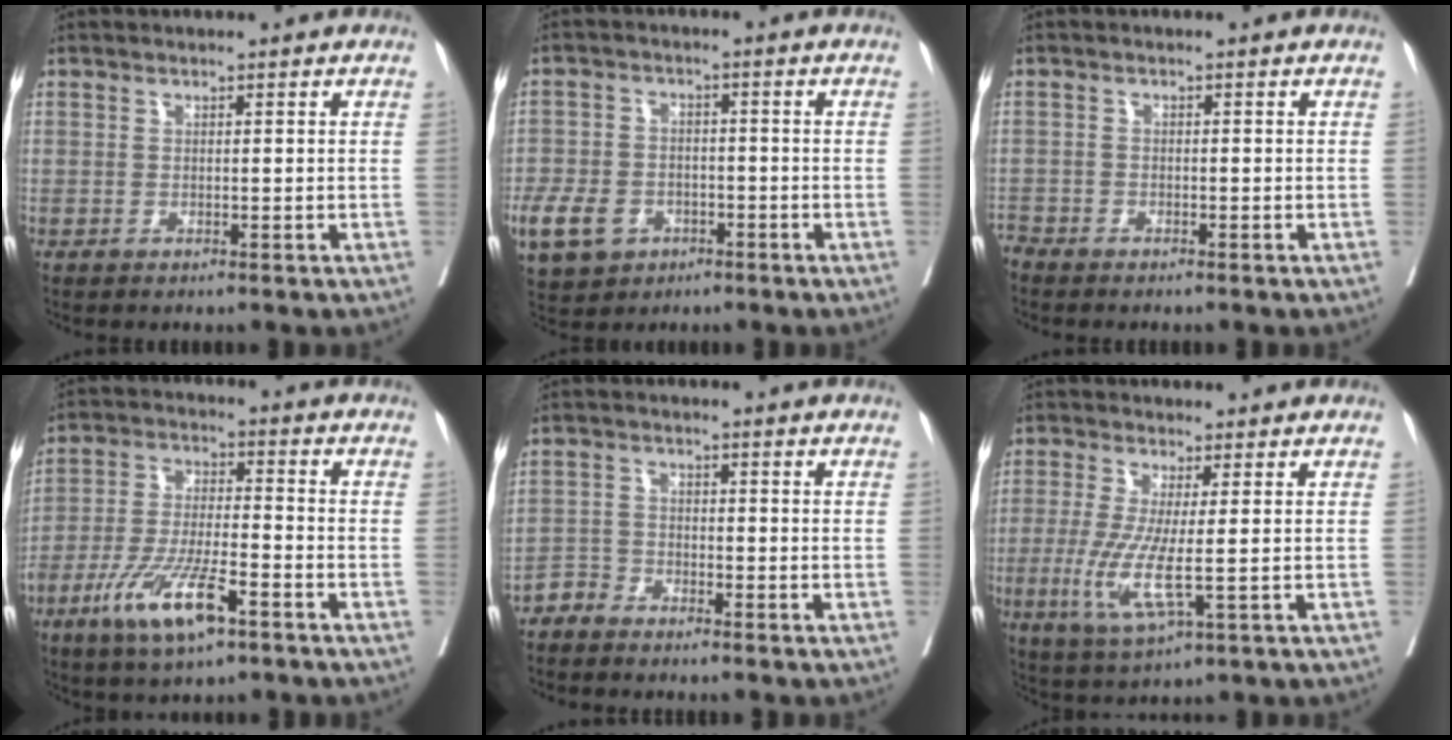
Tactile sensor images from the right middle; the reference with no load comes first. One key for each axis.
{"total": 13.9, "fx": -6.1, "fy": 10.7, "fz": 6.5, "tx": -0.186, "ty": 0.002, "tz": -0.094}
{"total": 1.7, "fx": -1.6, "fy": 0.3, "fz": -0.2, "tx": 0.007, "ty": -0.003, "tz": -0.032}
{"total": 11.3, "fx": -6.2, "fy": 2.4, "fz": 9.1, "tx": -0.183, "ty": -0.014, "tz": -0.112}
{"total": 2.2, "fx": -2.1, "fy": 0.5, "fz": -0.4, "tx": 0.015, "ty": -0.002, "tz": -0.044}
{"total": 7.9, "fx": -1.3, "fy": 0.9, "fz": 7.8, "tx": -0.169, "ty": -0.022, "tz": -0.025}